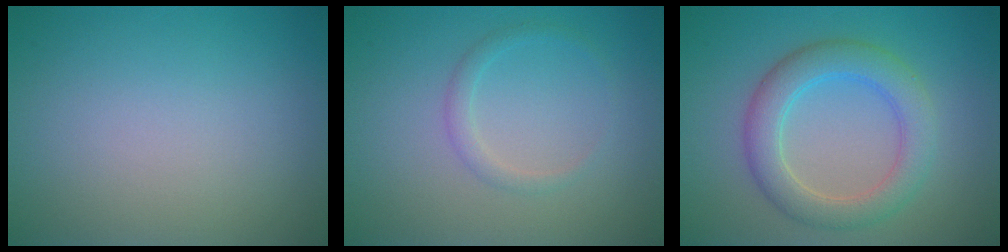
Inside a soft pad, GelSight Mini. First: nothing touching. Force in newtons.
{"total": 1.2, "press": 1.2, "slide": 0.1}
{"total": 4.6, "press": 4.6, "slide": 0.4}